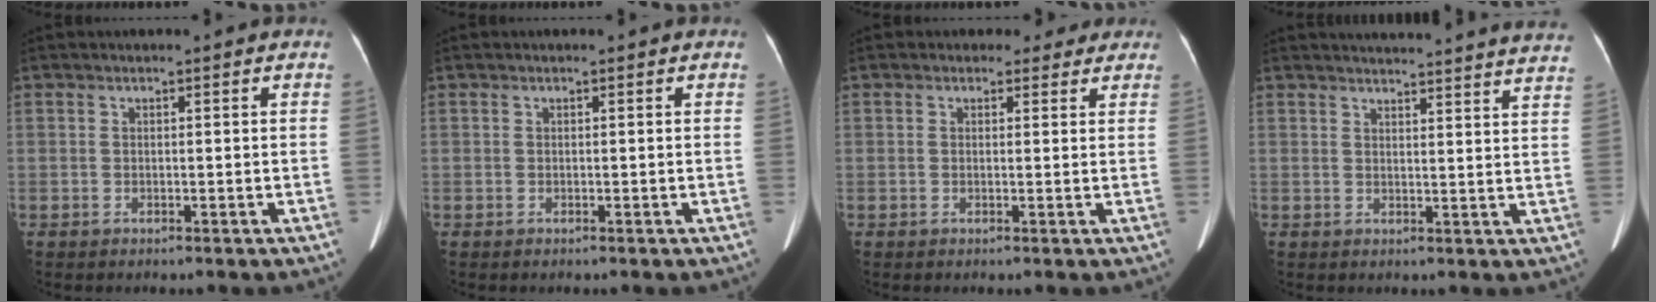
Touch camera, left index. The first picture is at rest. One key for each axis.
{"total": 0.0}
{"total": 3.0, "fx": 2.2, "fy": 2.0, "fz": 0.2, "tx": 0.007, "ty": 0.003, "tz": 0.017}
{"total": 22.6, "fx": 21.8, "fy": 0.5, "fz": 5.7, "tx": -0.069, "ty": -0.049, "tz": 0.249}